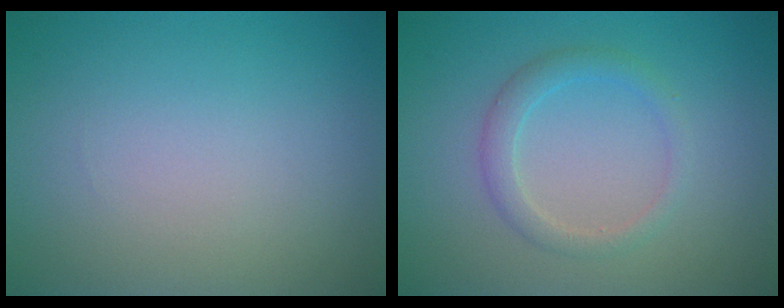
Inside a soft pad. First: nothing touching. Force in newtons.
{"total": 2.1, "press": 2.1, "slide": 0.2}